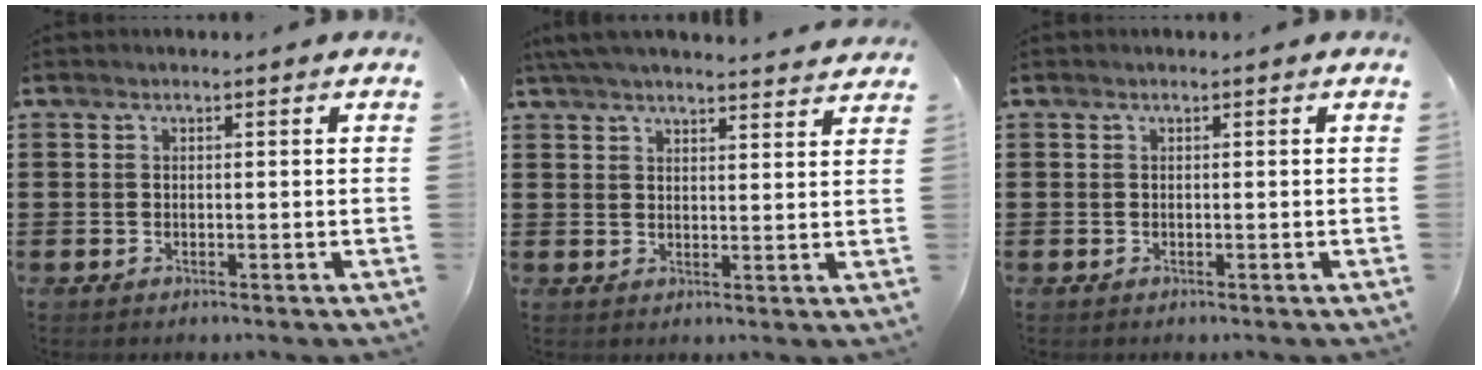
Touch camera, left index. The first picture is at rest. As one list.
[{"total": 4.4, "force": [4.2, -0.1, 1.3], "torque": [-0.038, -0.013, 0.078]}, {"total": 0.0}]